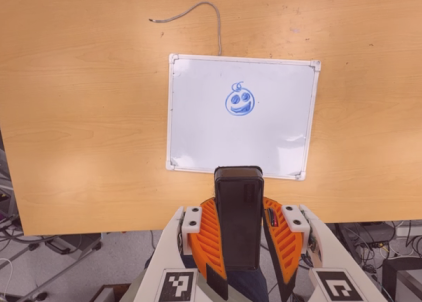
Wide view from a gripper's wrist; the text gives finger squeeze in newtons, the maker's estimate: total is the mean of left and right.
{"total": 10.8, "left": 8.6, "right": 13.0}